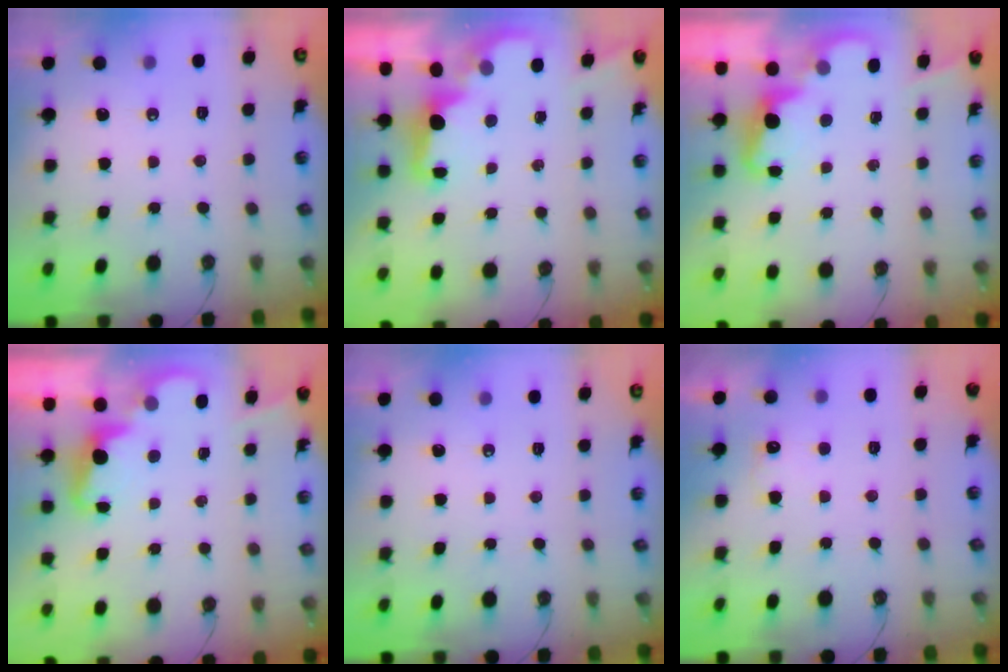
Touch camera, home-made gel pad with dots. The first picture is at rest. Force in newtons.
{"total": 2.1, "press": 2.0, "slide": 0.7}
{"total": 2.4, "press": 2.4, "slide": 0.5}
{"total": 2.3, "press": 2.2, "slide": 0.5}
{"total": 0.0}
{"total": 3.9, "press": 3.7, "slide": 1.1}